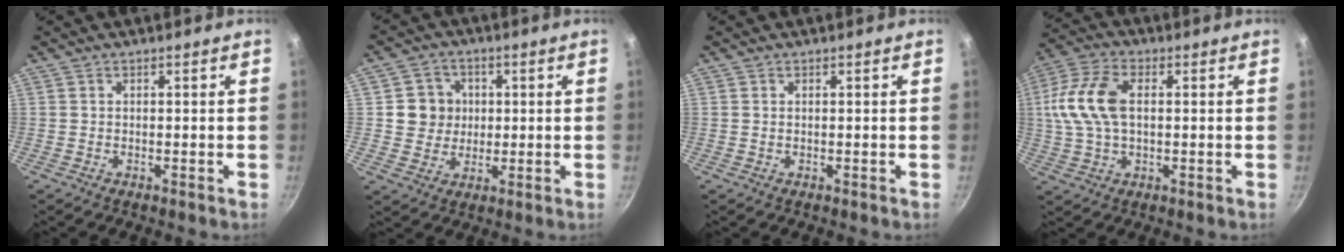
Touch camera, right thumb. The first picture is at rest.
{"total": 7.0, "force": [0.9, 6.6, 2.0], "torque": [0.005, 0.006, 0.010]}
{"total": 0.0}
{"total": 13.3, "force": [1.3, 8.2, 10.4], "torque": [-0.203, 0.022, 0.013]}